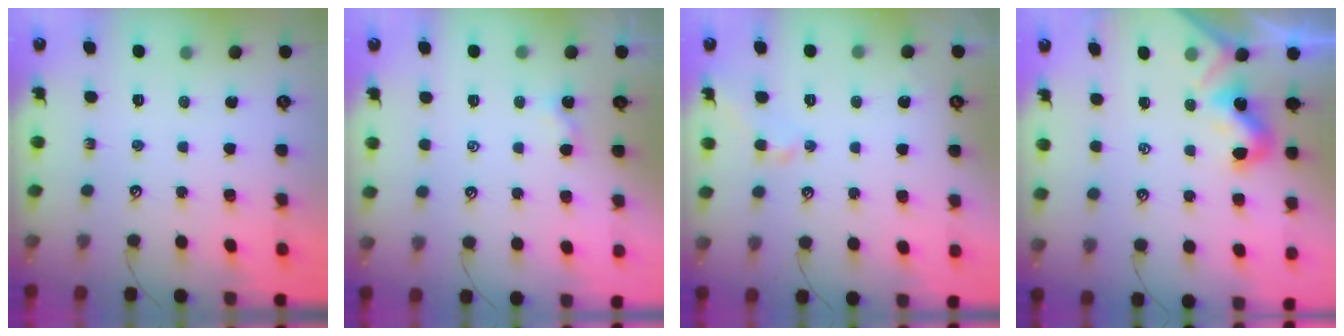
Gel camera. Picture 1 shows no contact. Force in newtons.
{"total": 3.6, "press": 3.6, "slide": 0.1}
{"total": 0.8, "press": 0.6, "slide": 0.5}
{"total": 2.0, "press": 1.9, "slide": 0.4}